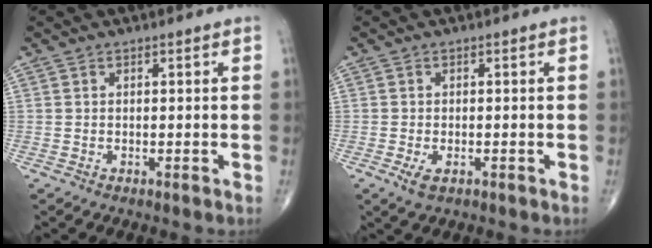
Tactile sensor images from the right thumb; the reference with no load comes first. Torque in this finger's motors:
{"motor_torque": [0.13, -0.27, 0.18, 0.13, 0.08]}